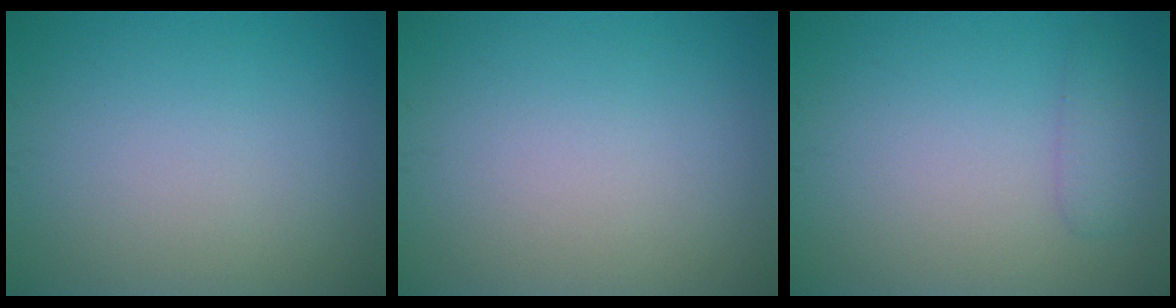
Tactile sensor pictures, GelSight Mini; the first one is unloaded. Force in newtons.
{"total": 0.0}
{"total": 1.5, "press": 1.5, "slide": 0.2}